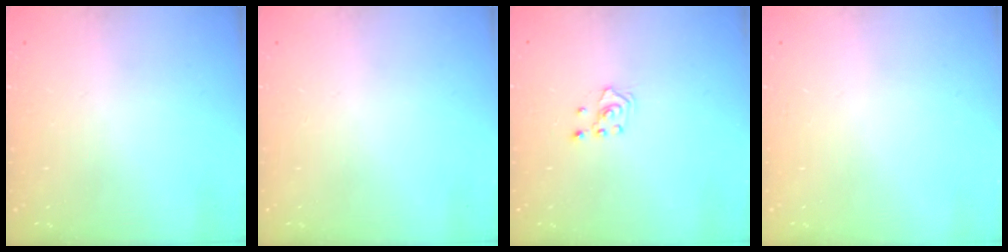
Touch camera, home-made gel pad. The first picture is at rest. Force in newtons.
{"total": 0.0}
{"total": 2.0, "press": 1.8, "slide": 0.9}
{"total": 0.0}